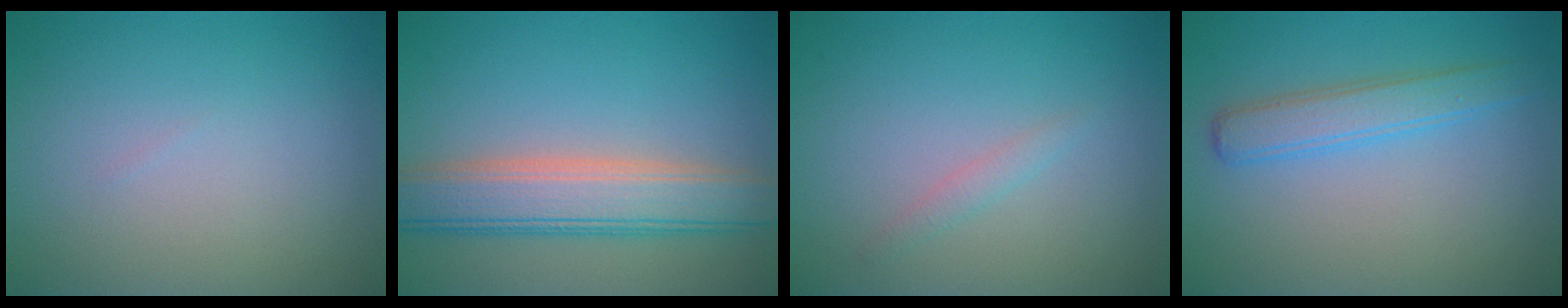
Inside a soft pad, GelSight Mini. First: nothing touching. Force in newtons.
{"total": 6.4, "press": 6.4, "slide": 0.3}
{"total": 0.9, "press": 0.8, "slide": 0.0}
{"total": 3.1, "press": 3.1, "slide": 0.1}